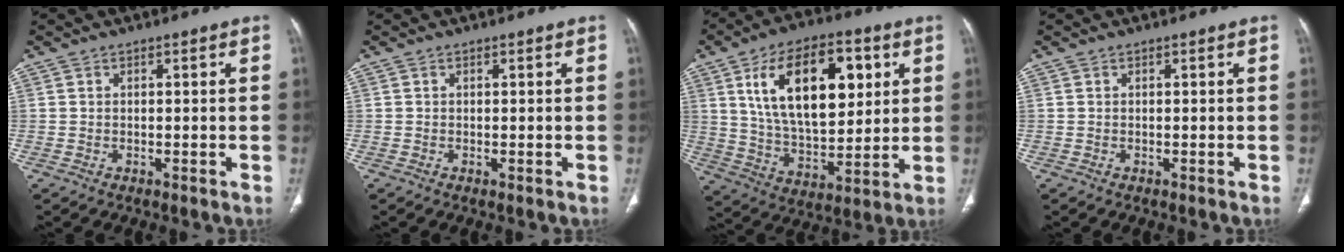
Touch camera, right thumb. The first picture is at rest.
{"total": 0.0}
{"total": 22.1, "force": [7.2, 11.5, 17.4], "torque": [-0.253, -0.020, 0.125]}
{"total": 0.0}